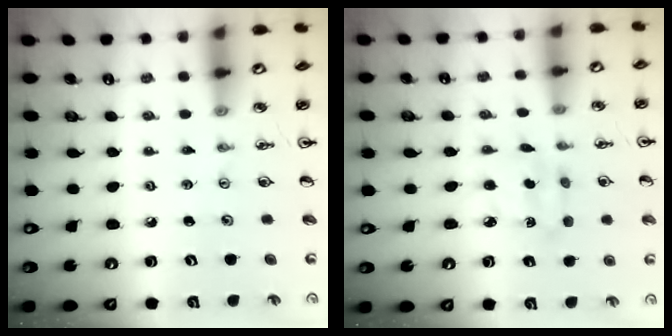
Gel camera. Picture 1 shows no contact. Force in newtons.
{"total": 2.8, "press": 2.8, "slide": 0.4}